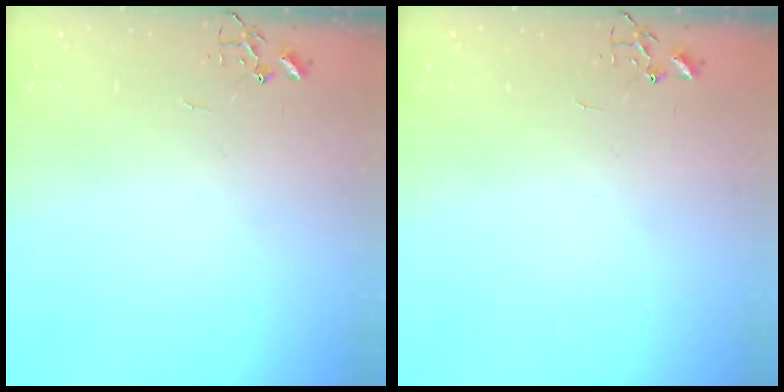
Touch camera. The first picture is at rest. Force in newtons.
{"total": 0.0}